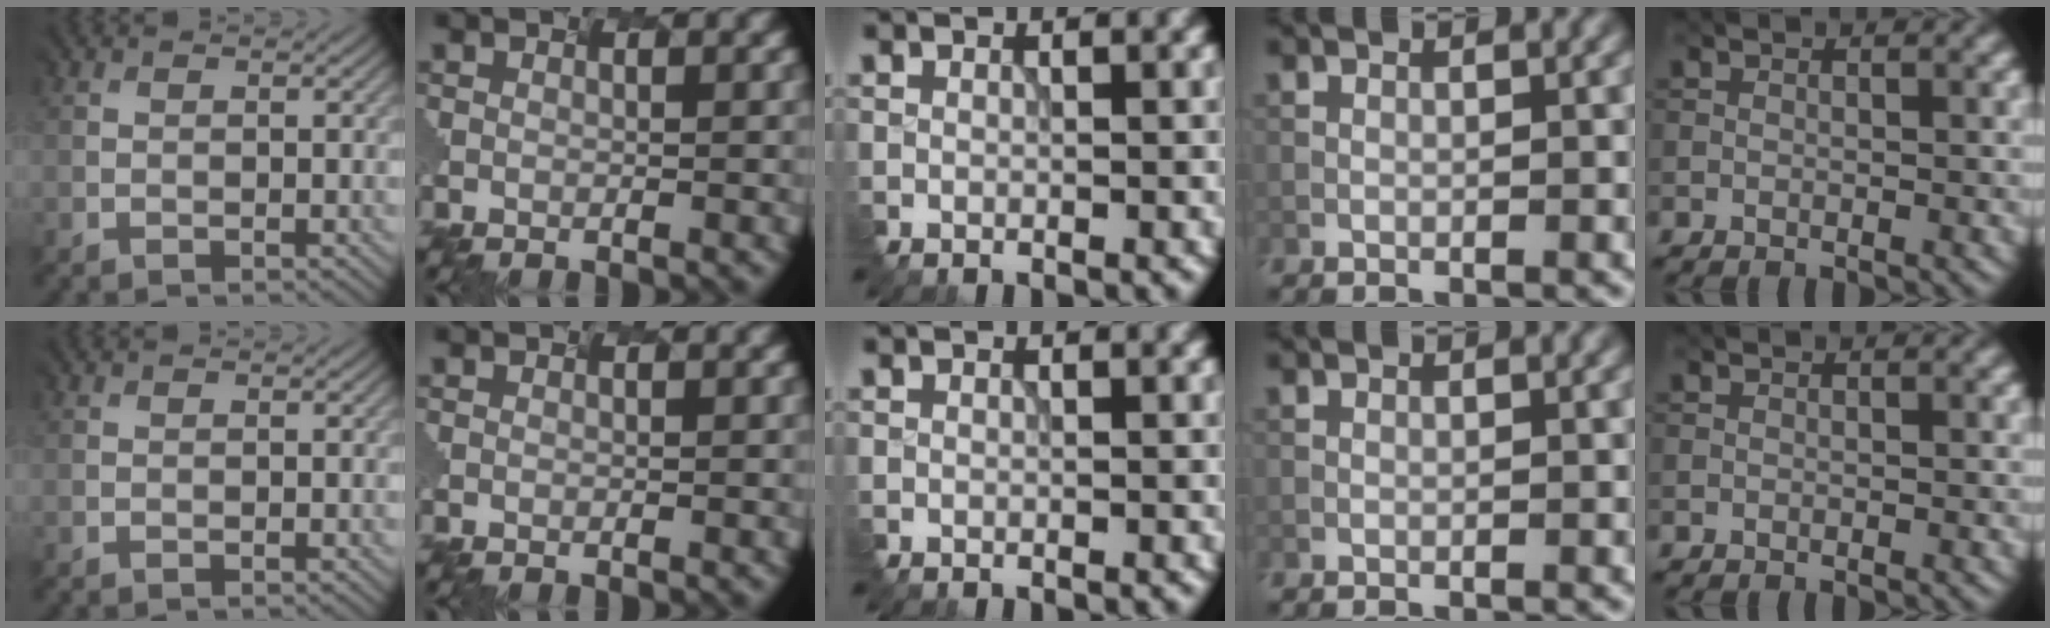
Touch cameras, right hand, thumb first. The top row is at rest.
{}